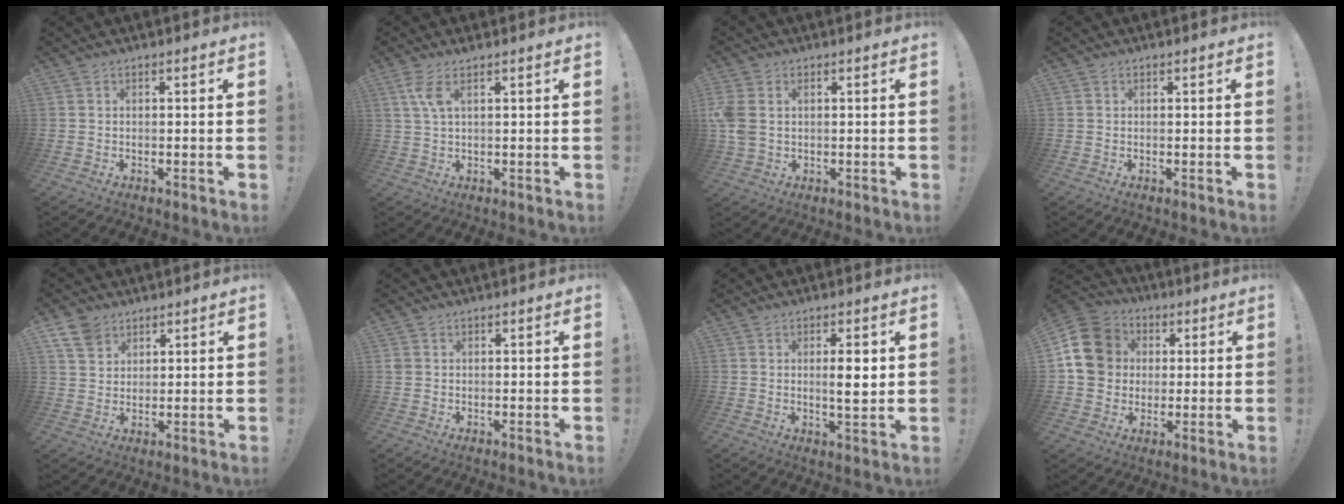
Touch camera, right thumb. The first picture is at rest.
{"total": 4.6, "force": [2.0, 1.1, 3.9], "torque": [-0.073, -0.006, 0.035]}
{"total": 5.6, "force": [1.0, 4.1, 3.6], "torque": [-0.080, -0.004, 0.018]}
{"total": 0.0}
{"total": 7.5, "force": [5.0, 4.9, 2.6], "torque": [-0.048, -0.023, 0.098]}
{"total": 1.1, "force": [0.1, 1.0, 0.5], "torque": [-0.009, 0.002, 0.004]}
{"total": 5.2, "force": [0.8, 1.0, 5.0], "torque": [-0.075, -0.011, 0.007]}
{"total": 15.1, "force": [2.4, 13.1, 7.0], "torque": [-0.108, 0.001, 0.053]}